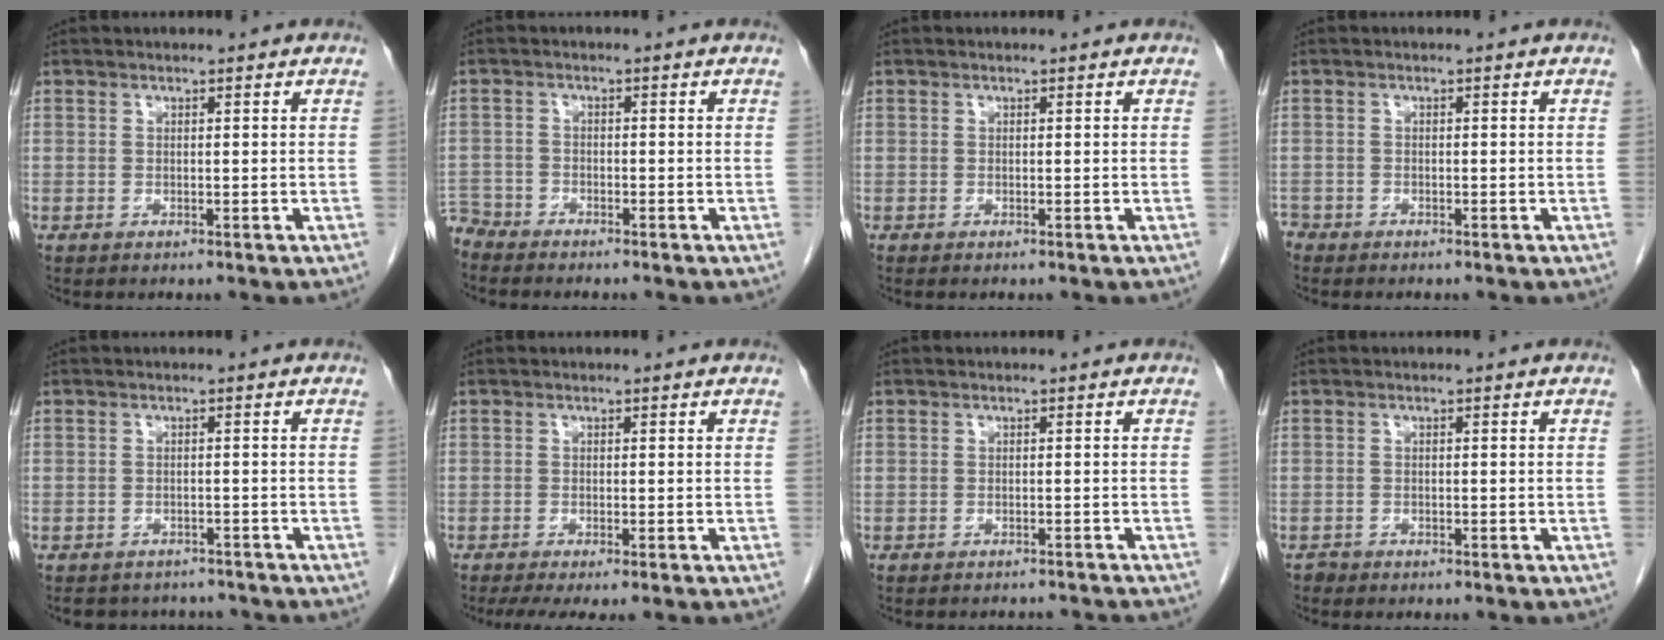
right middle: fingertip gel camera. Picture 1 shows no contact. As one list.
[{"total": 4.1, "force": [-4.0, 0.9, -0.1], "torque": [0.006, -0.010, -0.078]}, {"total": 0.0}, {"total": 1.7, "force": [-1.5, 0.8, 0.1], "torque": [-0.006, 0.000, -0.026]}, {"total": 5.9, "force": [-5.5, 2.2, 0.5], "torque": [-0.001, 0.006, -0.066]}, {"total": 4.5, "force": [-3.3, 0.5, 3.1], "torque": [-0.049, -0.015, -0.052]}, {"total": 6.2, "force": [-5.9, 1.1, 1.4], "torque": [-0.011, -0.002, -0.062]}, {"total": 0.8, "force": [-0.7, 0.3, -0.1], "torque": [-0.004, 0.001, -0.017]}]